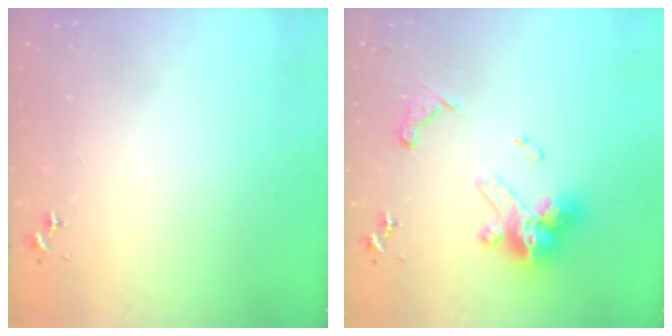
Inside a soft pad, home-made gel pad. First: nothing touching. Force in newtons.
{"total": 18.7, "press": 18.6, "slide": 1.8}